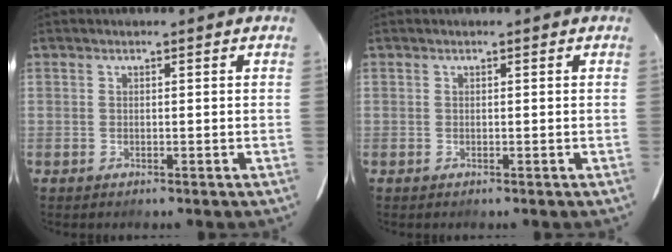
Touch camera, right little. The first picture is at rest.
{"total": 0.0}